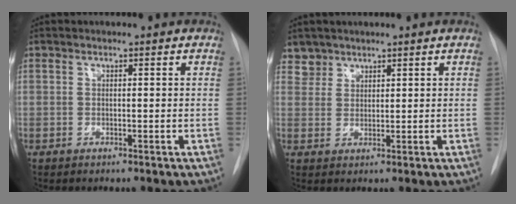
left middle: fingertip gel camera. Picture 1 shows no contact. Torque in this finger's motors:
{"motor_torque": [0.40, -0.57, -0.04, 0.00]}